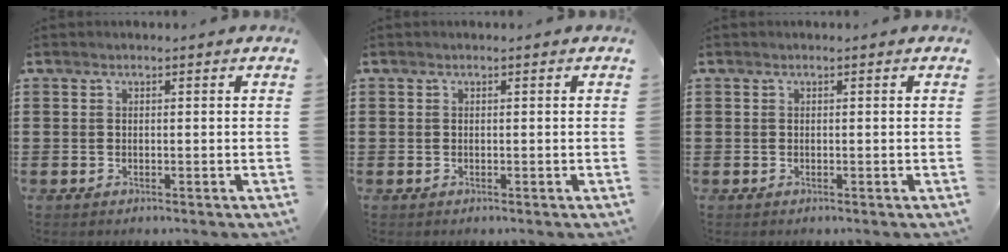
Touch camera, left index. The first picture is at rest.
{"total": 0.0}
{"total": 0.0}